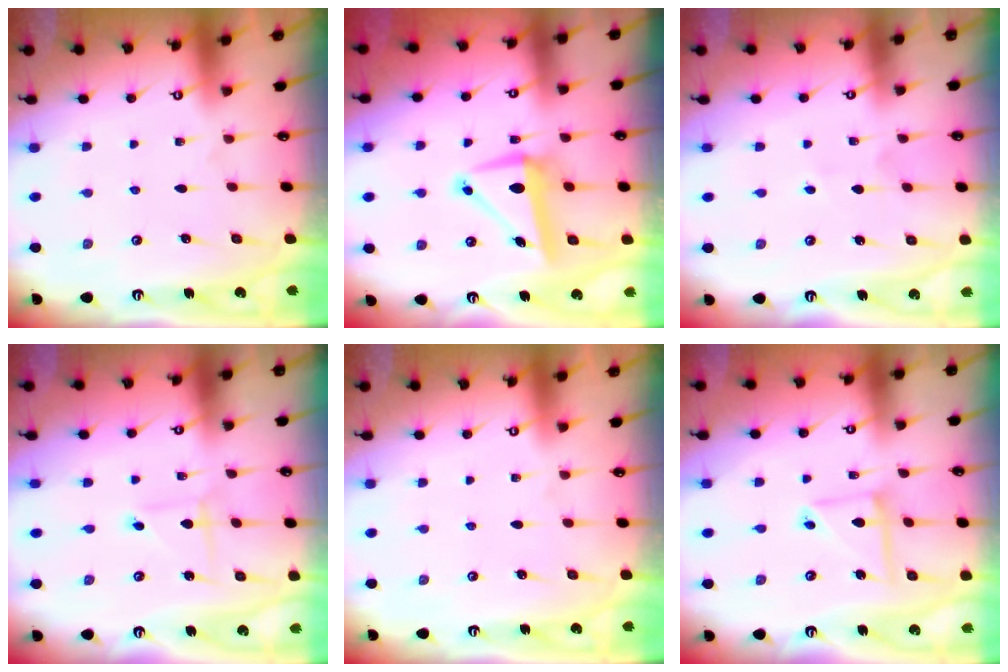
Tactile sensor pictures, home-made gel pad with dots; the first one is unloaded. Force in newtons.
{"total": 10.7, "press": 10.6, "slide": 1.2}
{"total": 2.2, "press": 2.0, "slide": 0.8}
{"total": 1.4, "press": 1.3, "slide": 0.1}
{"total": 0.0}
{"total": 7.9, "press": 7.9, "slide": 0.7}